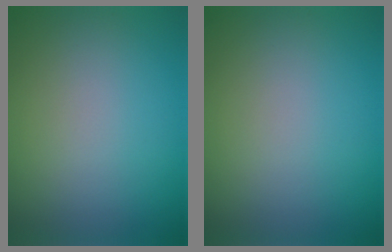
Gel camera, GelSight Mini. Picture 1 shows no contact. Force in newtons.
{"total": 0.0}